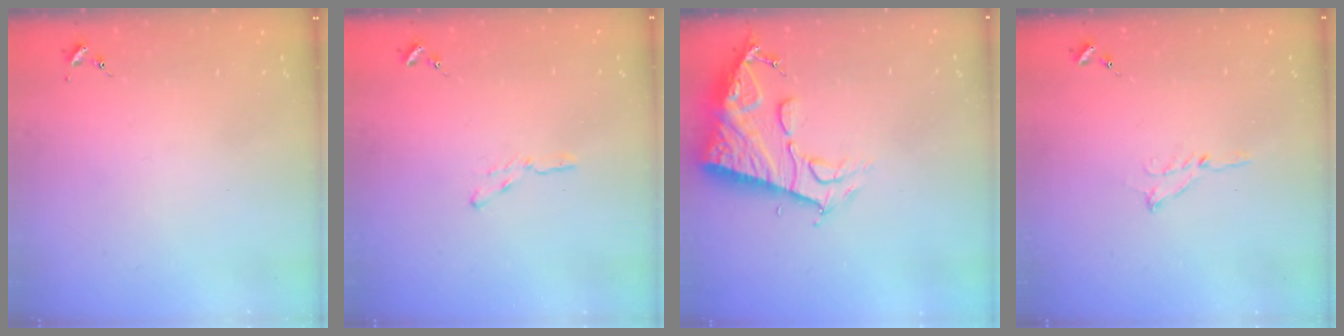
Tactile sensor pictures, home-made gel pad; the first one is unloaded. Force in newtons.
{"total": 3.0, "press": 3.0, "slide": 0.3}
{"total": 13.8, "press": 13.7, "slide": 1.3}
{"total": 6.0, "press": 6.0, "slide": 0.7}